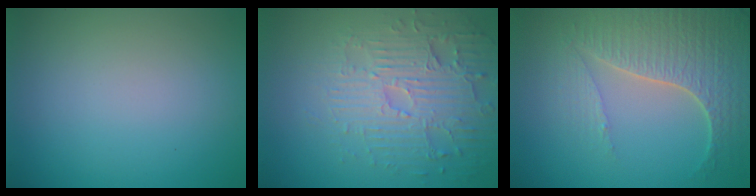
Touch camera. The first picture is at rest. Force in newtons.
{"total": 4.6, "press": 4.2, "slide": 1.9}
{"total": 5.8, "press": 4.8, "slide": 3.2}